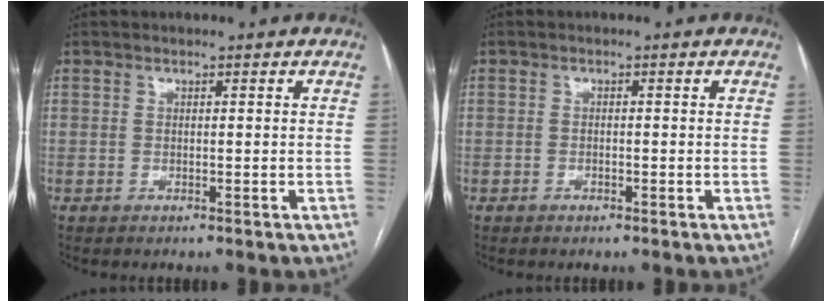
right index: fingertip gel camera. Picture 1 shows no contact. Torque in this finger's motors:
{"motor_torque": [-0.29, -0.13, -0.07, -0.01]}